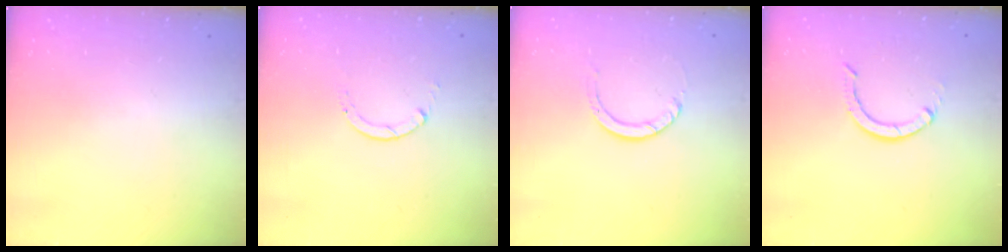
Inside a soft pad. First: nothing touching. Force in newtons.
{"total": 0.8, "press": 0.7, "slide": 0.1}
{"total": 3.6, "press": 3.6, "slide": 0.3}
{"total": 4.1, "press": 4.0, "slide": 0.5}